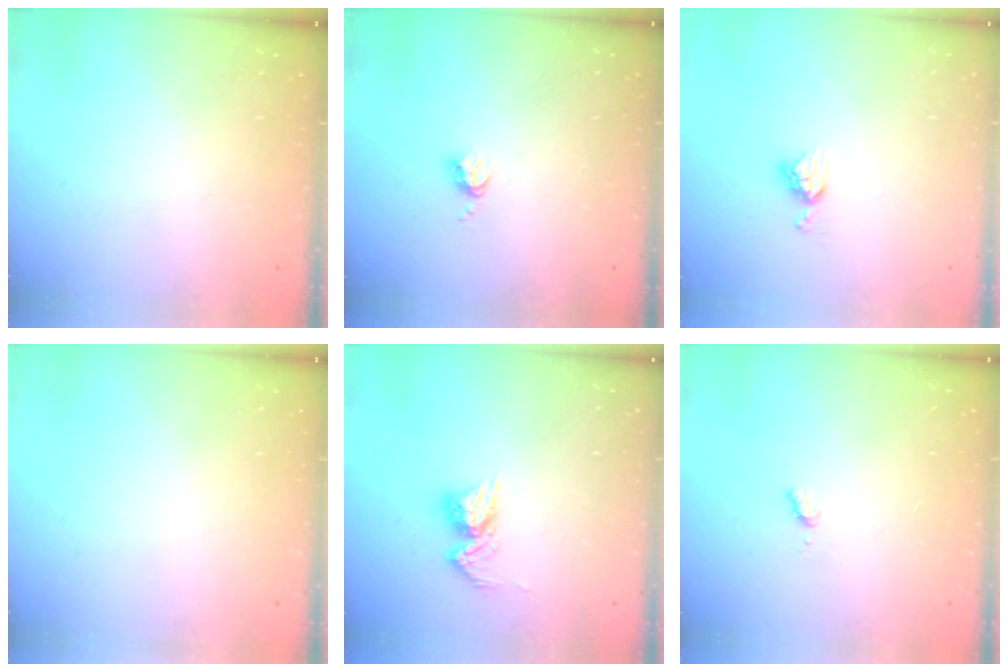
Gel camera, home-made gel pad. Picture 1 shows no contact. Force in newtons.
{"total": 3.5, "press": 3.4, "slide": 0.5}
{"total": 6.5, "press": 6.5, "slide": 0.4}
{"total": 0.0}
{"total": 9.6, "press": 9.6, "slide": 0.8}
{"total": 4.4, "press": 4.4, "slide": 0.3}